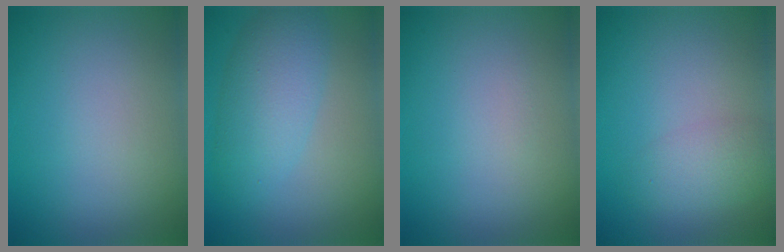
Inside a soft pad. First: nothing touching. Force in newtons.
{"total": 4.9, "press": 4.9, "slide": 0.2}
{"total": 0.0}
{"total": 2.4, "press": 2.4, "slide": 0.1}